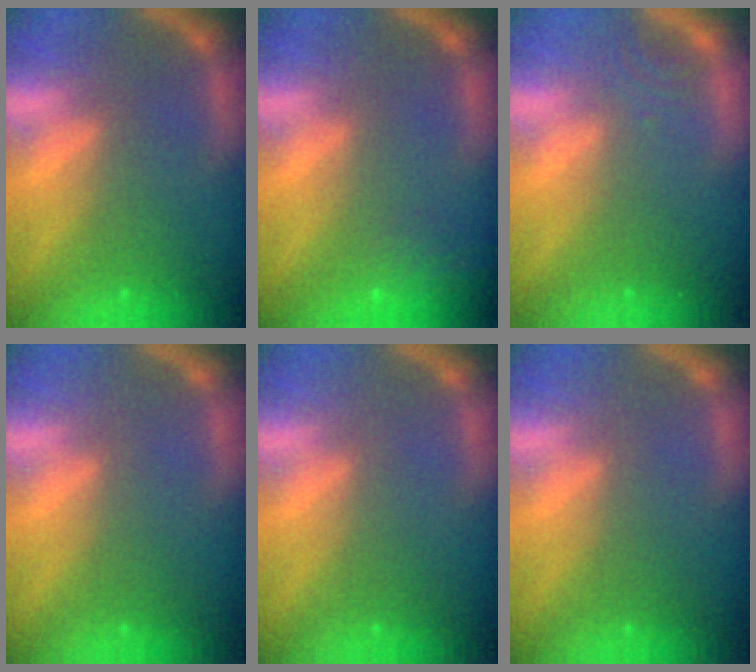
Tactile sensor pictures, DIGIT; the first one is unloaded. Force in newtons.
{"total": 8.0}
{"total": 1.4}
{"total": 0.0}
{"total": 0.0}
{"total": 0.0}